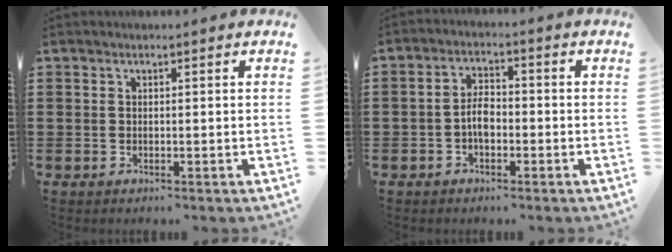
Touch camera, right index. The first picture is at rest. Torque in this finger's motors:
{"motor_torque": [2.14, 0.00, 0.47, 0.05]}